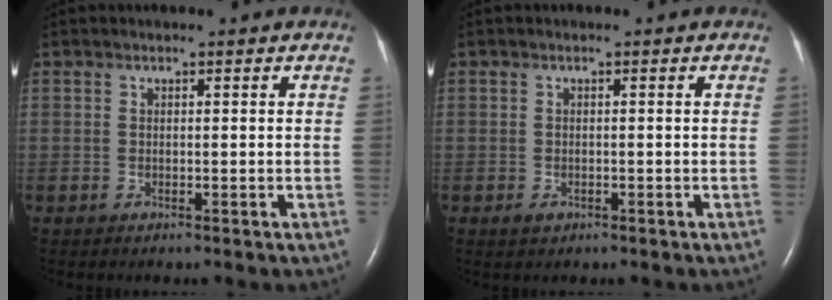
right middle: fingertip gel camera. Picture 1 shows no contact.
{"total": 1.2, "force": [-0.6, 0.8, 0.6], "torque": [-0.011, 0.001, -0.005]}